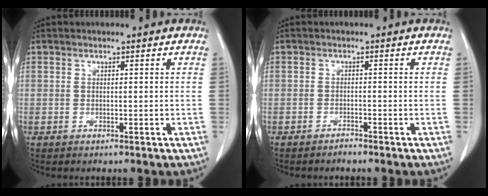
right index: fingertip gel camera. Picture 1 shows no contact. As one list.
[{"total": 1.1, "force": [-1.0, 0.1, 0.3], "torque": [-0.009, -0.001, -0.014]}]